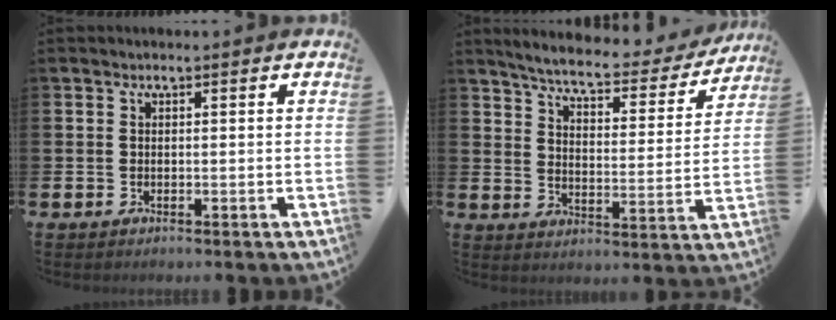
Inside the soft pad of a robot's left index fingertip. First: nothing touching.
{"total": 6.2, "force": [5.8, 0.8, 2.2], "torque": [-0.063, -0.042, 0.093]}